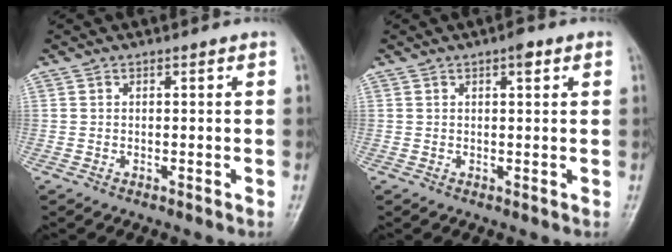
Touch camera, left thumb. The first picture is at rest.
{"total": 2.2, "force": [1.1, 0.7, 1.8], "torque": [-0.021, 0.000, 0.011]}